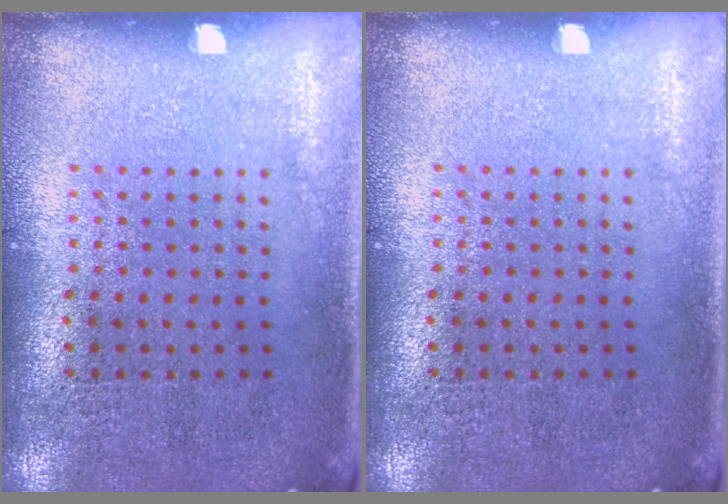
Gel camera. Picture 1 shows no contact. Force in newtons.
{"total": 0.0}